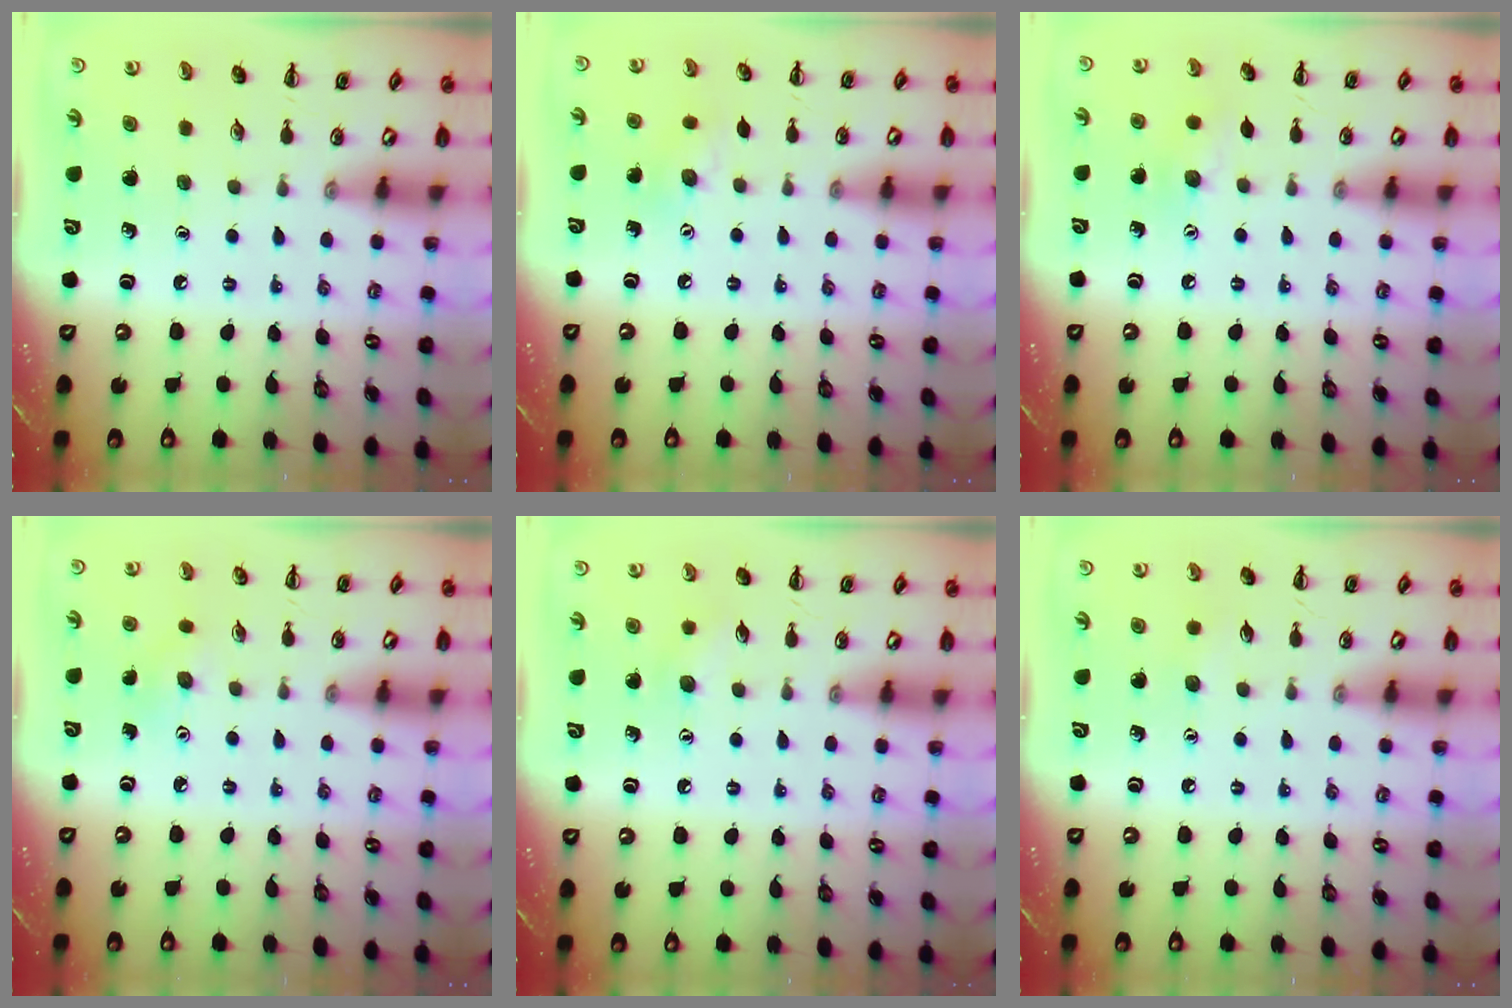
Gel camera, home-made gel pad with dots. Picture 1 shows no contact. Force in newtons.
{"total": 6.9, "press": 6.8, "slide": 1.4}
{"total": 7.7, "press": 7.6, "slide": 1.5}
{"total": 3.1, "press": 3.0, "slide": 0.8}
{"total": 6.1, "press": 6.0, "slide": 1.2}
{"total": 3.1, "press": 3.0, "slide": 0.6}